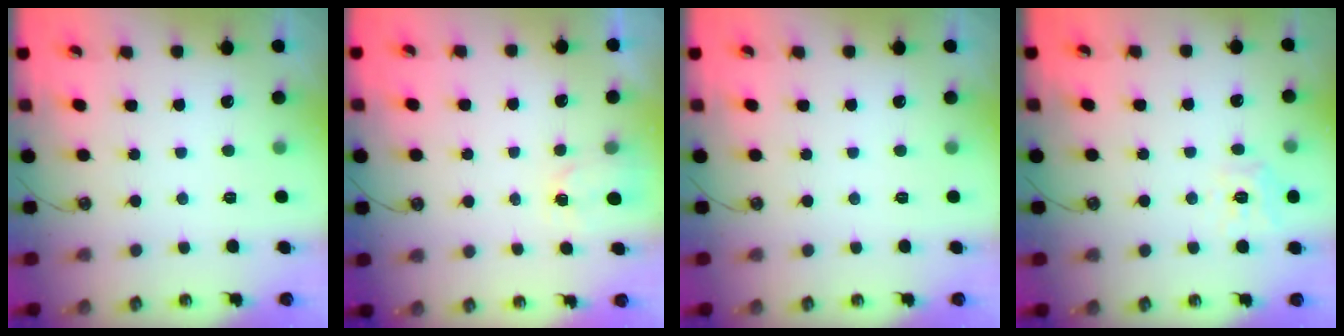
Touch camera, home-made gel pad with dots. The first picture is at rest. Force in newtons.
{"total": 2.3, "press": 2.3, "slide": 0.2}
{"total": 0.0}
{"total": 10.0, "press": 9.9, "slide": 1.1}